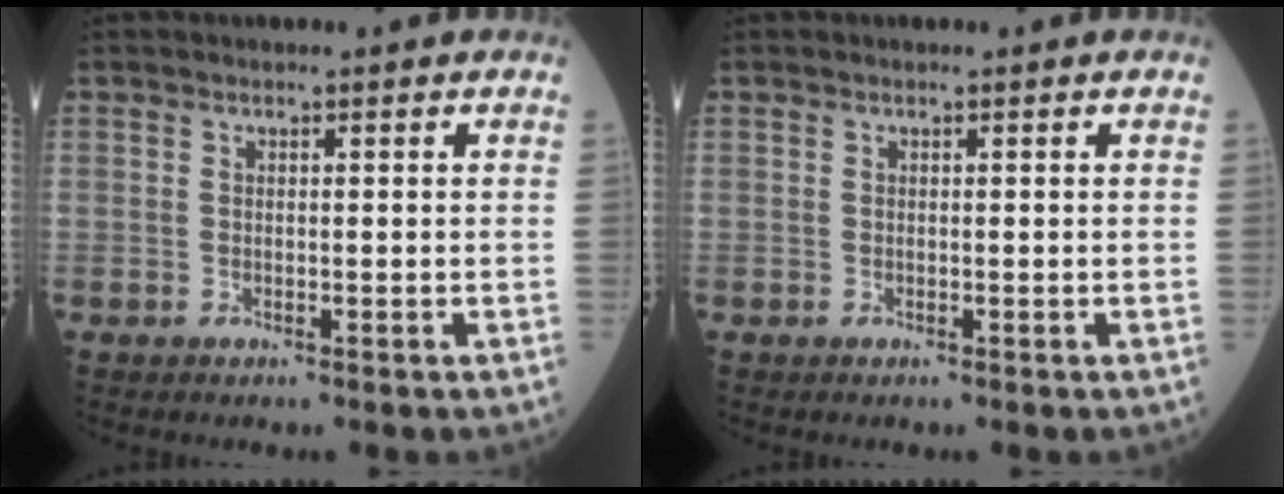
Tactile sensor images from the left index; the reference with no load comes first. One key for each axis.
{"total": 0.0}